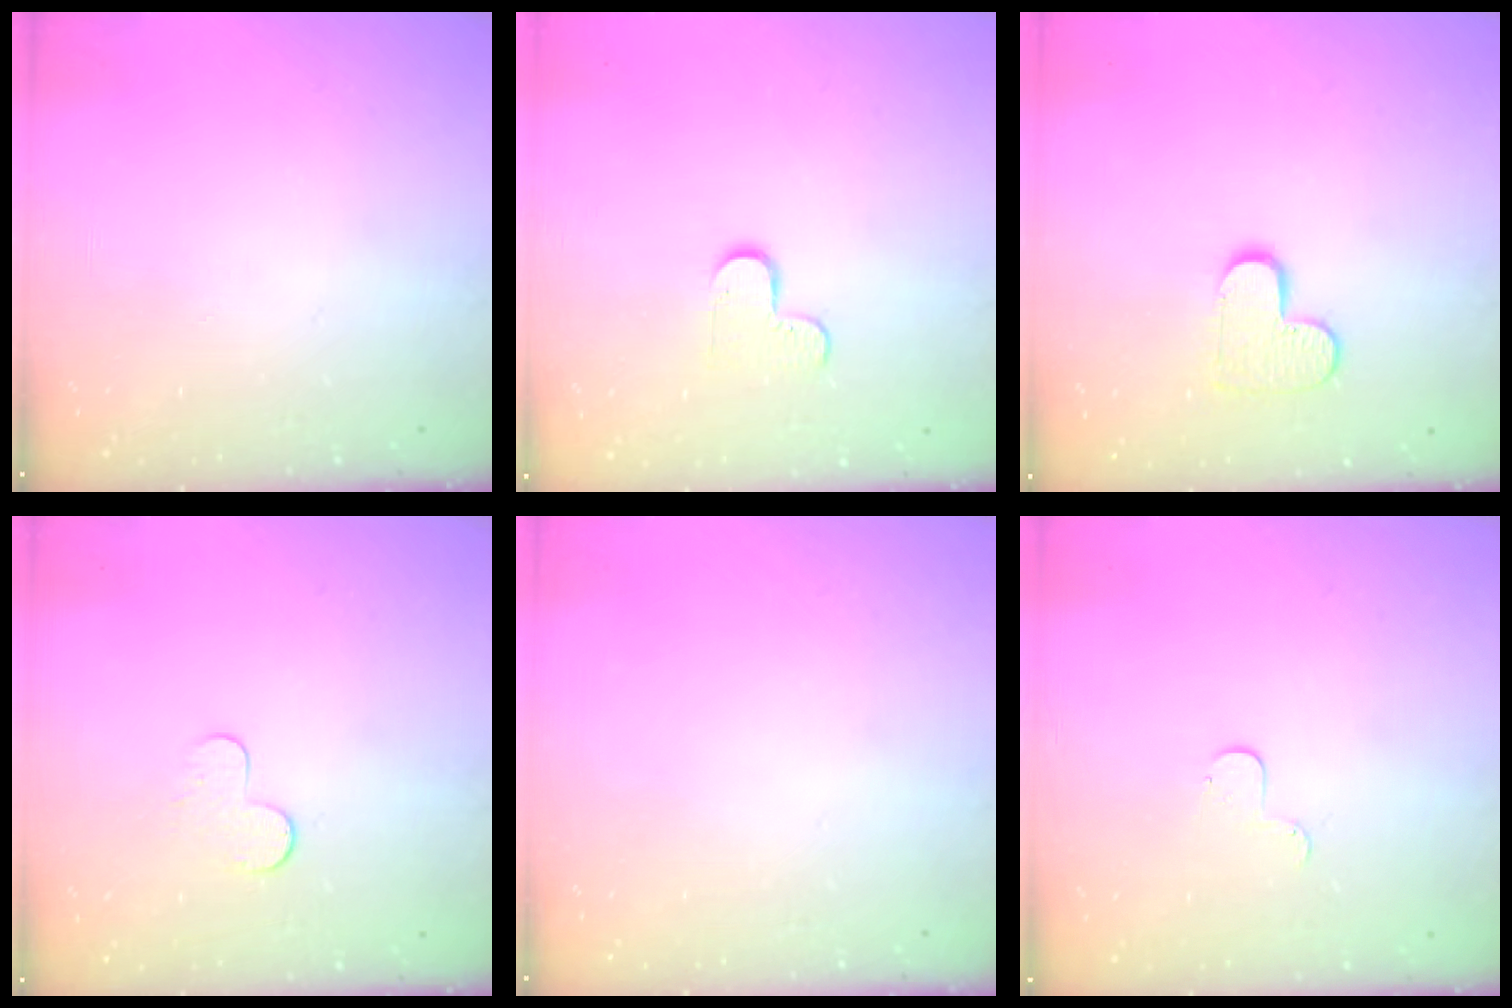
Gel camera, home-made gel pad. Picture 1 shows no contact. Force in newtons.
{"total": 5.1, "press": 5.0, "slide": 0.5}
{"total": 8.3, "press": 8.2, "slide": 0.4}
{"total": 5.0, "press": 5.0, "slide": 0.5}
{"total": 0.0}
{"total": 4.0, "press": 4.0, "slide": 0.4}